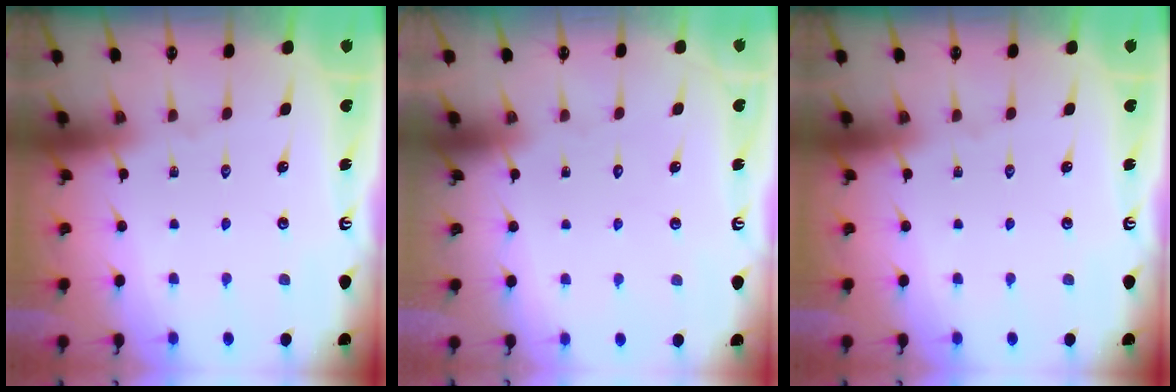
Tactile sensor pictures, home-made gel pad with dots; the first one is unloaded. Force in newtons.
{"total": 1.6, "press": 1.6, "slide": 0.0}
{"total": 0.0}